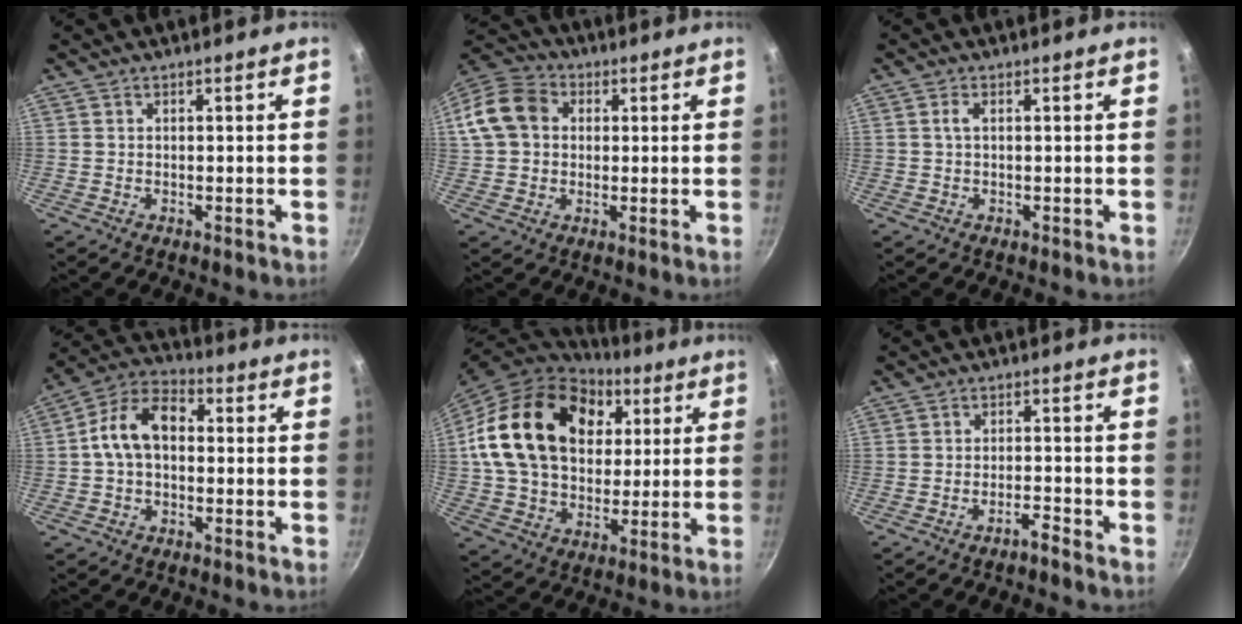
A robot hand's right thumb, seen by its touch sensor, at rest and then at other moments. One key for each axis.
{"total": 11.1, "fx": 1.7, "fy": 9.0, "fz": 6.3, "tx": -0.100, "ty": 0.022, "tz": 0.015}
{"total": 1.1, "fx": 0.2, "fy": 0.3, "fz": 1.1, "tx": -0.024, "ty": 0.002, "tz": 0.004}
{"total": 10.7, "fx": 0.4, "fy": 7.2, "fz": 7.9, "tx": -0.120, "ty": 0.037, "tz": -0.013}
{"total": 25.2, "fx": 6.7, "fy": 18.2, "fz": 16.0, "tx": -0.260, "ty": 0.008, "tz": 0.115}
{"total": 2.3, "fx": -2.1, "fy": 0.0, "fz": 1.0, "tx": -0.018, "ty": 0.020, "tz": -0.033}